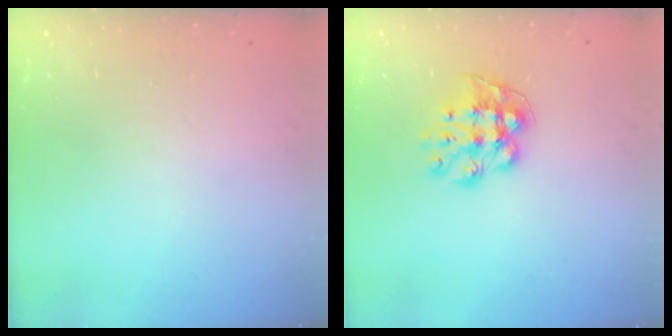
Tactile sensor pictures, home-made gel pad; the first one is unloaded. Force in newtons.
{"total": 9.8, "press": 9.8, "slide": 0.7}